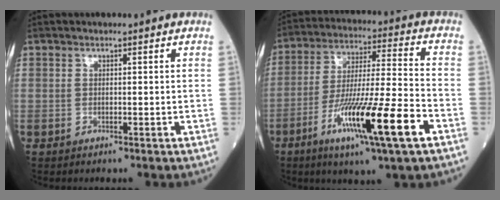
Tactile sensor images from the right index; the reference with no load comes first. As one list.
[{"total": 17.1, "force": [-7.6, 0.3, 15.3], "torque": [-0.285, -0.025, -0.131]}]